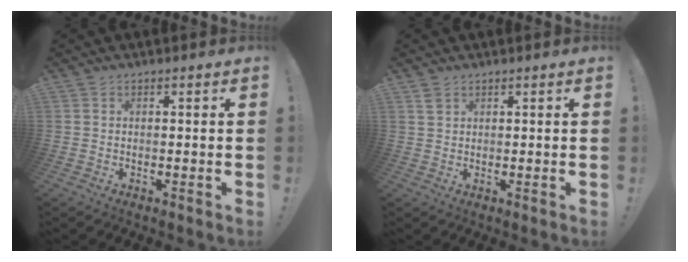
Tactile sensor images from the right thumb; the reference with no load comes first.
{"total": 2.0, "force": [1.4, 1.1, 0.8], "torque": [-0.012, -0.002, 0.025]}